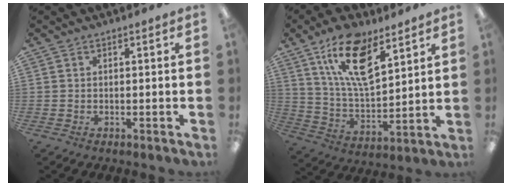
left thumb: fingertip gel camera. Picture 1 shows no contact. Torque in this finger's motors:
{"motor_torque": [0.22, 0.25, 1.22, -1.32, 0.17]}